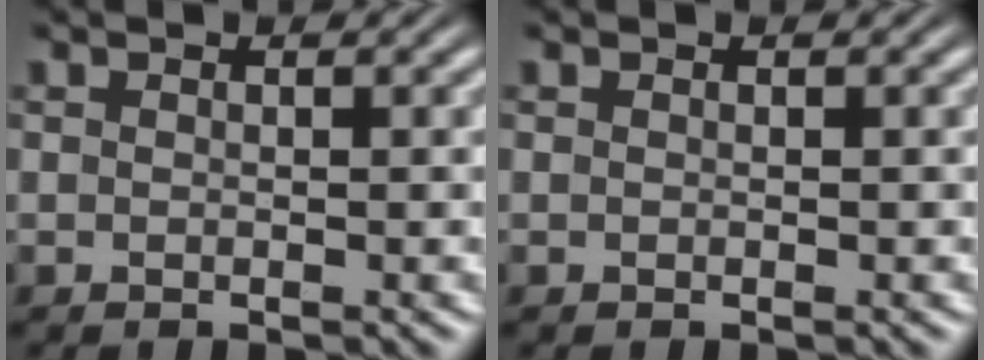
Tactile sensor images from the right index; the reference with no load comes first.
{"total": 0.0}